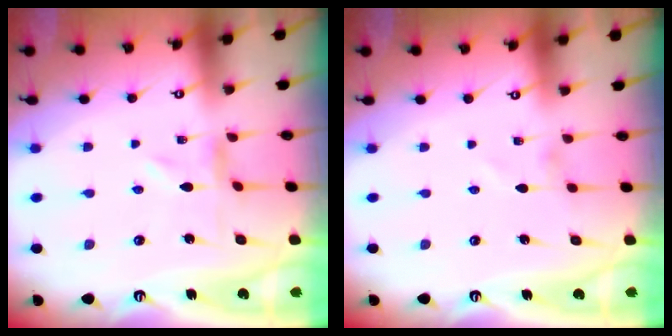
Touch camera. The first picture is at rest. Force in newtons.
{"total": 0.5, "press": 0.5, "slide": 0.1}